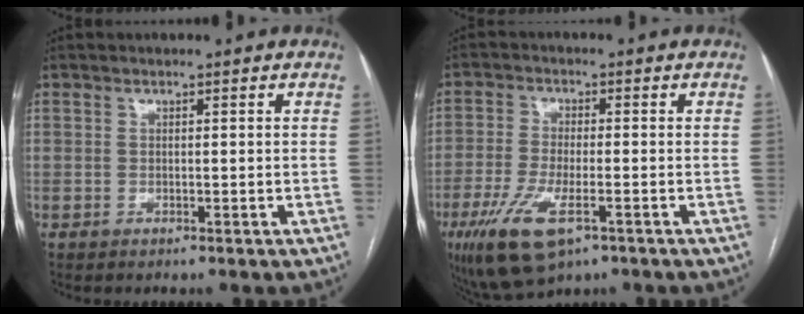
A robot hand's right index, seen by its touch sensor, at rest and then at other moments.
{"total": 10.6, "force": [-5.4, 3.5, 8.5], "torque": [-0.169, -0.021, -0.089]}